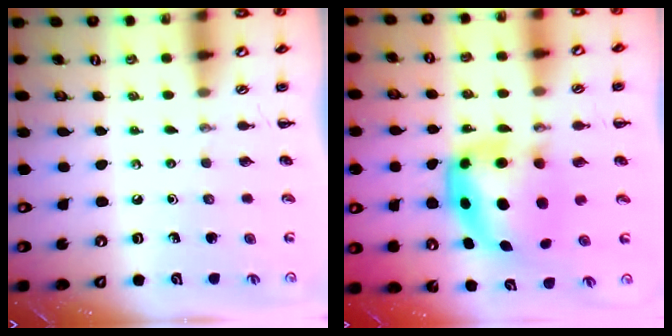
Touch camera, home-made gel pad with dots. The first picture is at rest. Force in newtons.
{"total": 7.5, "press": 7.3, "slide": 1.7}